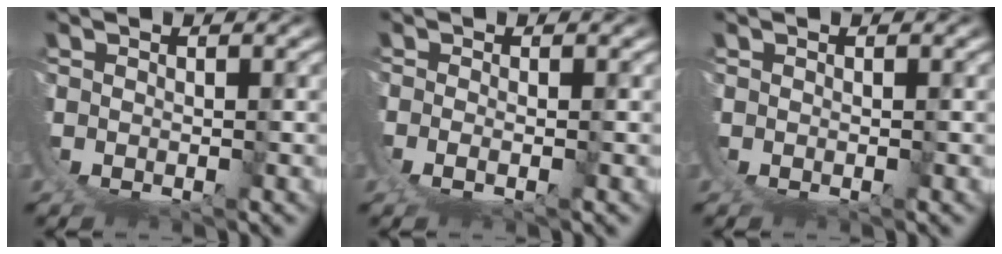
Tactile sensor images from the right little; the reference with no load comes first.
{"total": 1.6, "force": [0.4, -0.1, 1.5], "torque": [-0.036, -0.007, 0.014]}
{"total": 0.0}